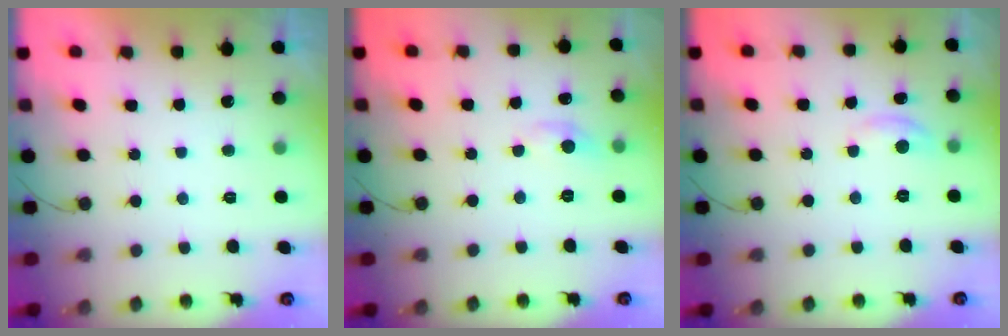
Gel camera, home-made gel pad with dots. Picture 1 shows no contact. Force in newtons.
{"total": 3.0, "press": 3.0, "slide": 0.4}
{"total": 3.6, "press": 3.6, "slide": 0.3}